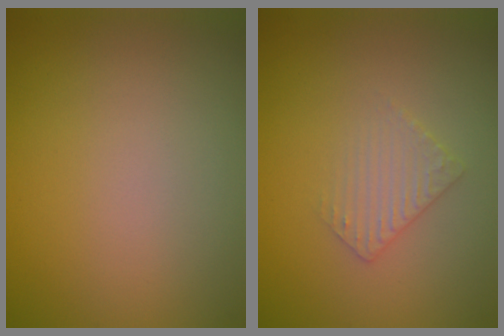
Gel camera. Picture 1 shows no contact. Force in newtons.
{"total": 1.9, "press": 1.9, "slide": 0.5}